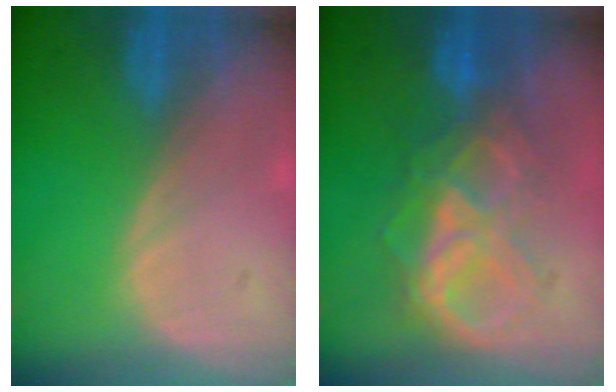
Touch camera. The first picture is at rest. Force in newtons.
{"total": 7.7, "press": 7.7, "slide": 0.5}